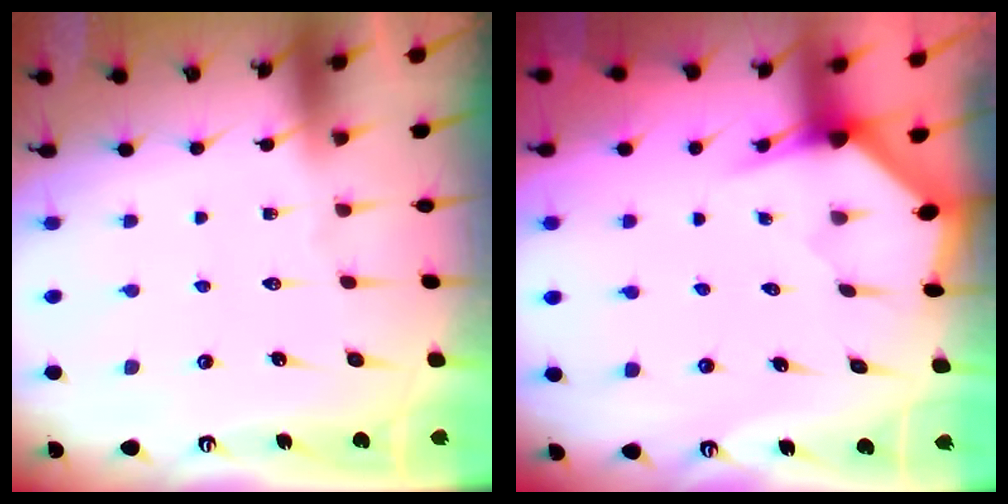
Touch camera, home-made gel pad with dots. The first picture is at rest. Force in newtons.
{"total": 3.0, "press": 3.0, "slide": 0.2}